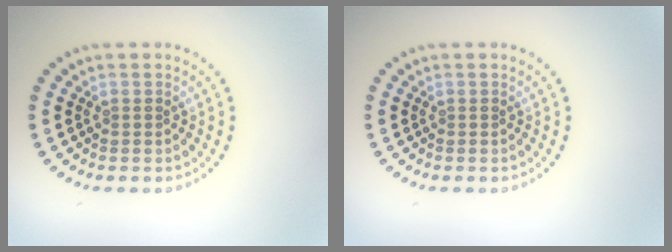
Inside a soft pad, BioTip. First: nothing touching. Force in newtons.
{"total": 0.0}